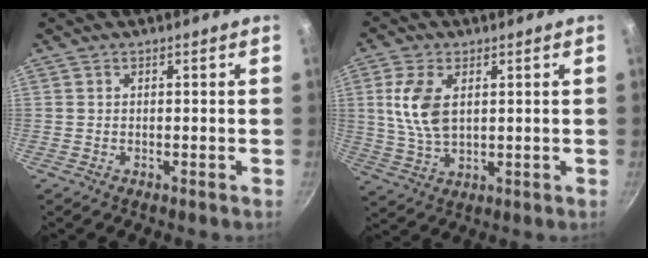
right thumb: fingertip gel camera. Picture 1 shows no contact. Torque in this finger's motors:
{"motor_torque": [-0.36, 0.82, 1.12, 0.38, 0.08]}